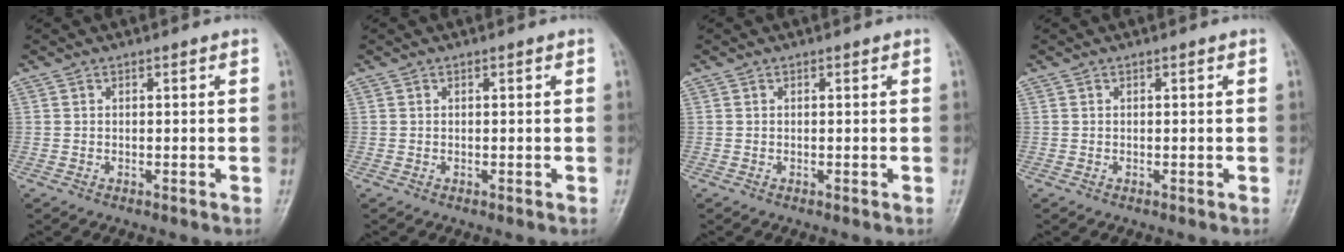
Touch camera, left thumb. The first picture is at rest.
{"total": 0.0}
{"total": 0.0}
{"total": 0.0}